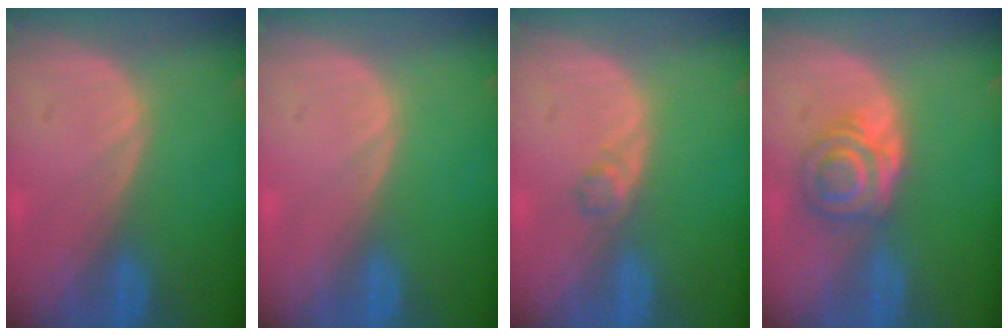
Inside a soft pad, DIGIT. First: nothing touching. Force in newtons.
{"total": 0.0}
{"total": 1.4, "press": 1.4, "slide": 0.1}
{"total": 5.5, "press": 5.2, "slide": 1.7}